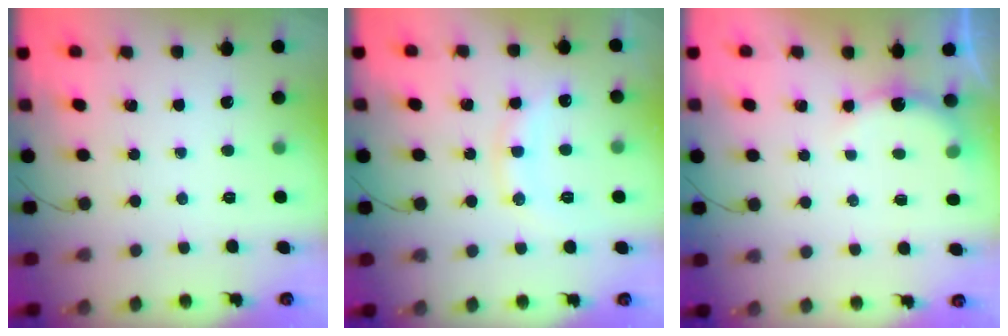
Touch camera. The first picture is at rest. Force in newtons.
{"total": 12.2, "press": 12.1, "slide": 0.7}
{"total": 3.8, "press": 3.8, "slide": 0.4}